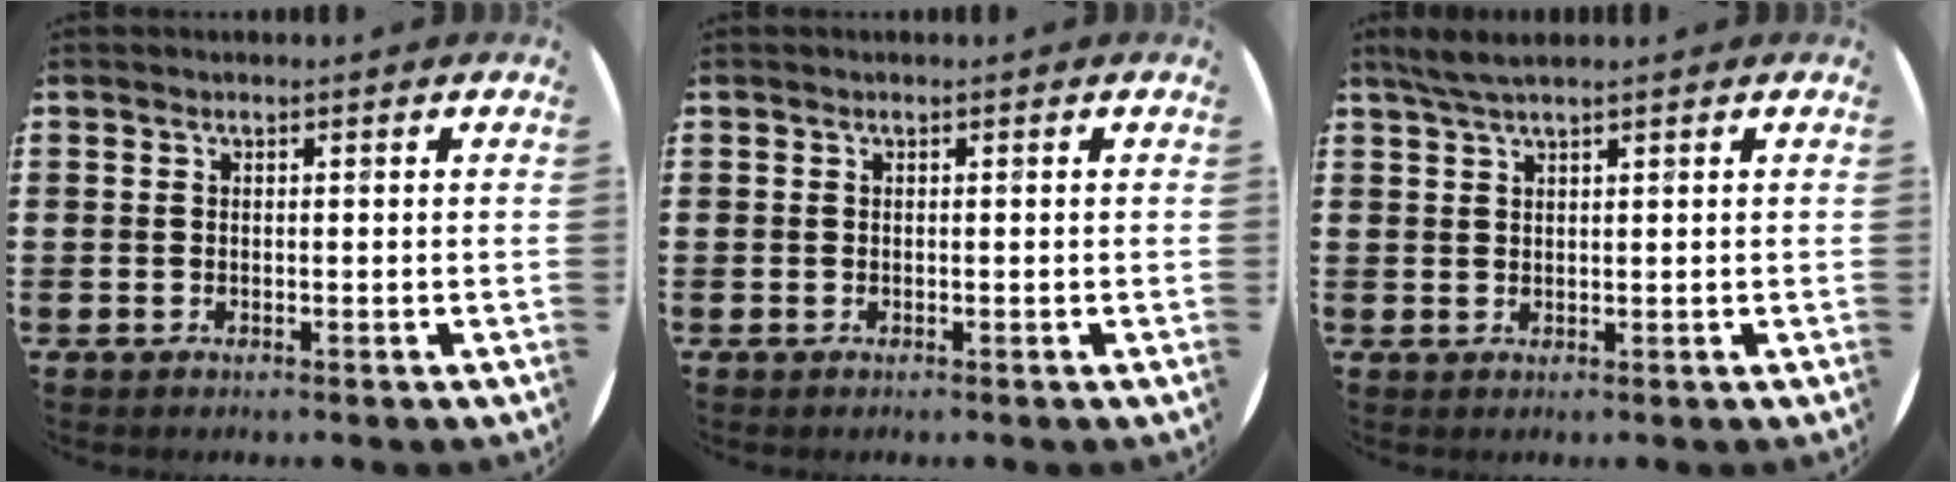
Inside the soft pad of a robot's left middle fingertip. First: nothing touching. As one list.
[{"total": 0.0}, {"total": 2.6, "force": [2.0, 0.1, 1.5], "torque": [-0.032, 0.004, 0.036]}]